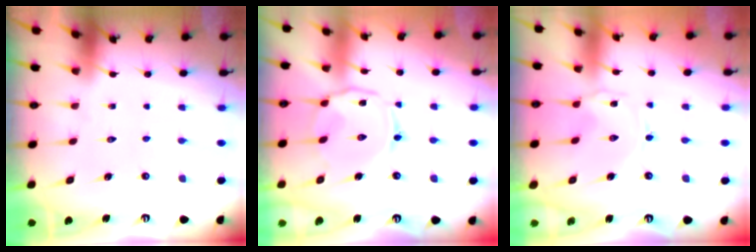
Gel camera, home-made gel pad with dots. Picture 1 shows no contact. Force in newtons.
{"total": 5.9, "press": 5.9, "slide": 0.6}
{"total": 0.0}